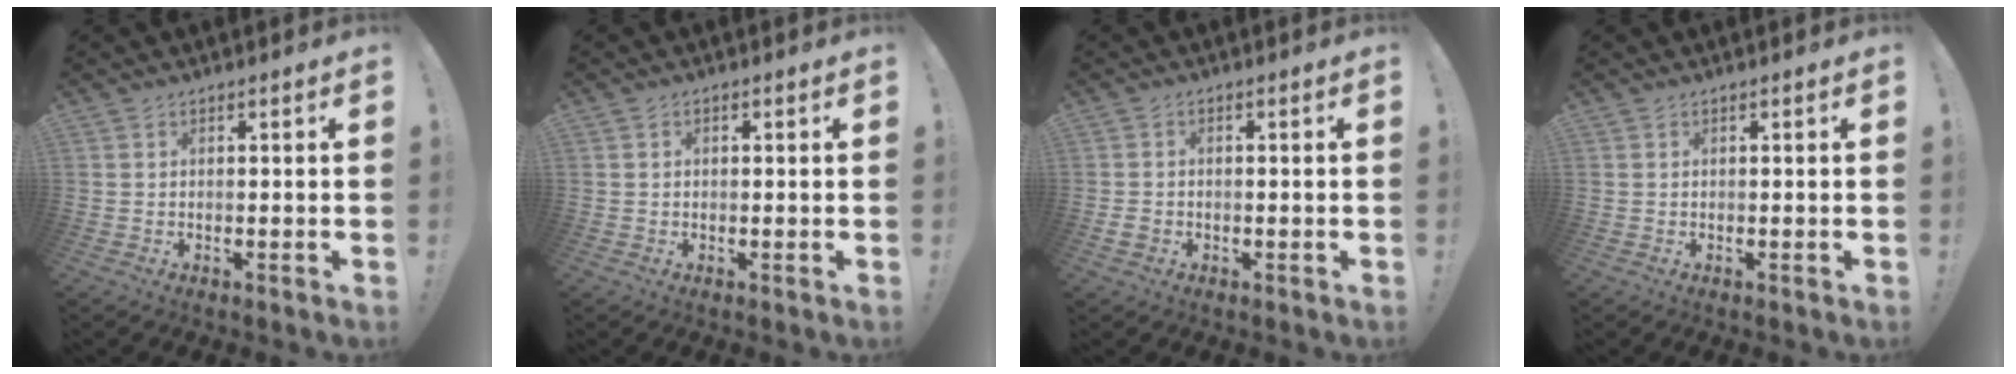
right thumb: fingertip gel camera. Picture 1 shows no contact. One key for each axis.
{"total": 0.7, "fx": -0.1, "fy": 0.5, "fz": 0.4, "tx": -0.011, "ty": 0.004, "tz": -0.001}
{"total": 2.4, "fx": -0.8, "fy": 1.8, "fz": 1.3, "tx": -0.019, "ty": 0.006, "tz": -0.011}
{"total": 0.0}